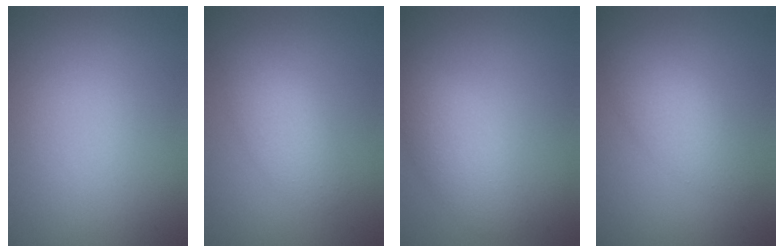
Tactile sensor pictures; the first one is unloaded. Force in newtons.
{"total": 2.5, "press": 2.5, "slide": 0.1}
{"total": 2.9, "press": 2.9, "slide": 0.3}
{"total": 3.0, "press": 3.0, "slide": 0.1}